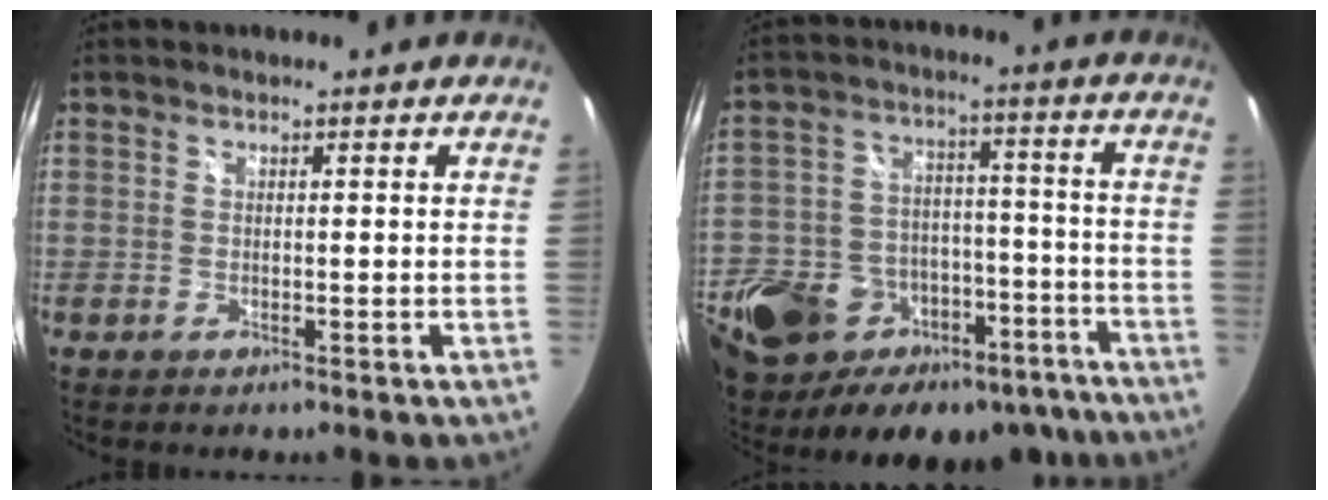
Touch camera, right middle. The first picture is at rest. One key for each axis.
{"total": 31.6, "fx": -17.8, "fy": 19.9, "fz": 17.0, "tx": -0.389, "ty": -0.003, "tz": -0.233}